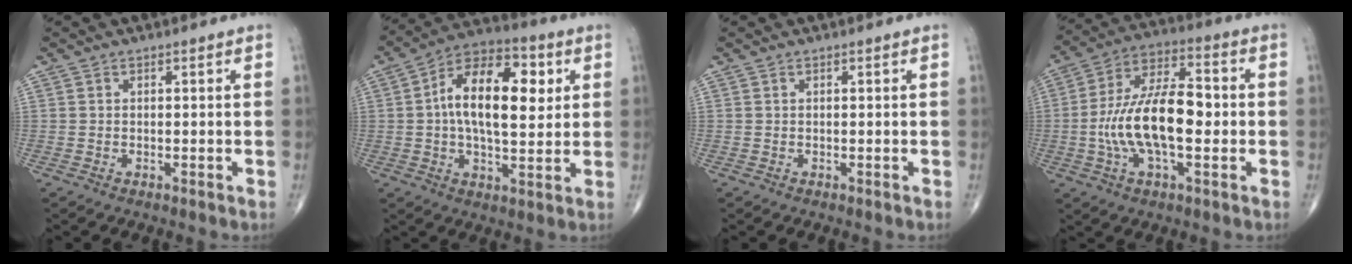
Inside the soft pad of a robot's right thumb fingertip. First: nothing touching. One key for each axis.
{"total": 17.1, "fx": 3.0, "fy": 8.6, "fz": 14.4, "tx": -0.218, "ty": 0.014, "tz": 0.041}
{"total": 0.0}
{"total": 16.7, "fx": -1.6, "fy": 7.5, "fz": 14.8, "tx": -0.274, "ty": 0.031, "tz": -0.034}